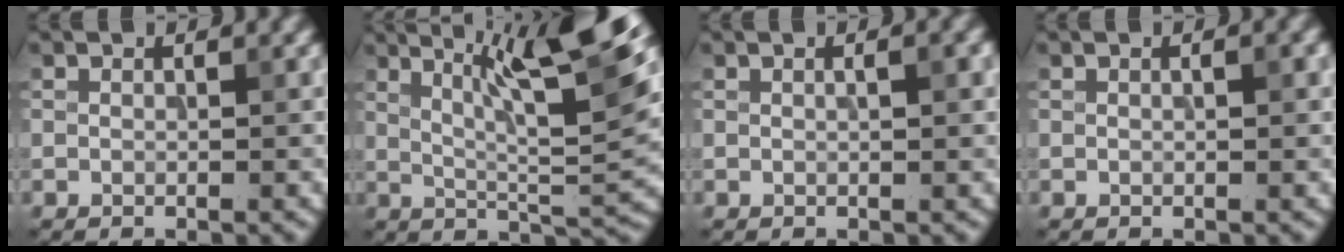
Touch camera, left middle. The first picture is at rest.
{"total": 10.0, "force": [5.0, 1.5, 8.5], "torque": [-0.126, 0.008, 0.085]}
{"total": 1.6, "force": [0.4, 0.3, 1.5], "torque": [-0.014, -0.003, 0.007]}
{"total": 1.1, "force": [0.2, 0.2, 1.1], "torque": [-0.012, -0.002, 0.003]}